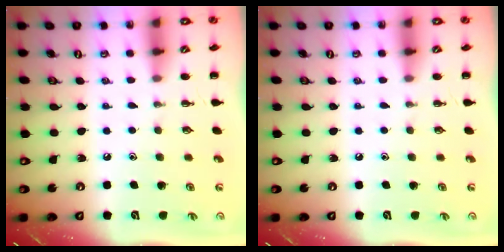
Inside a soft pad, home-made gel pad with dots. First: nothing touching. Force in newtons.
{"total": 0.0}